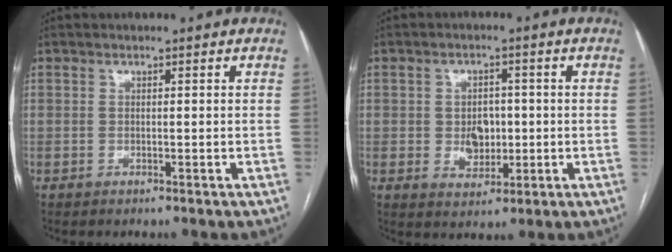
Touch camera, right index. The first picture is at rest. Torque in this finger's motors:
{"motor_torque": [0.08, 0.08, 0.10, 0.04]}